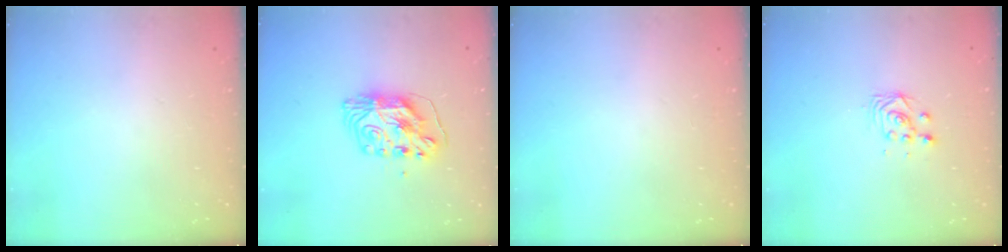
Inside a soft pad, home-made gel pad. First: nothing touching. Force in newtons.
{"total": 9.2, "press": 9.2, "slide": 0.9}
{"total": 0.0}
{"total": 3.0, "press": 3.0, "slide": 0.2}